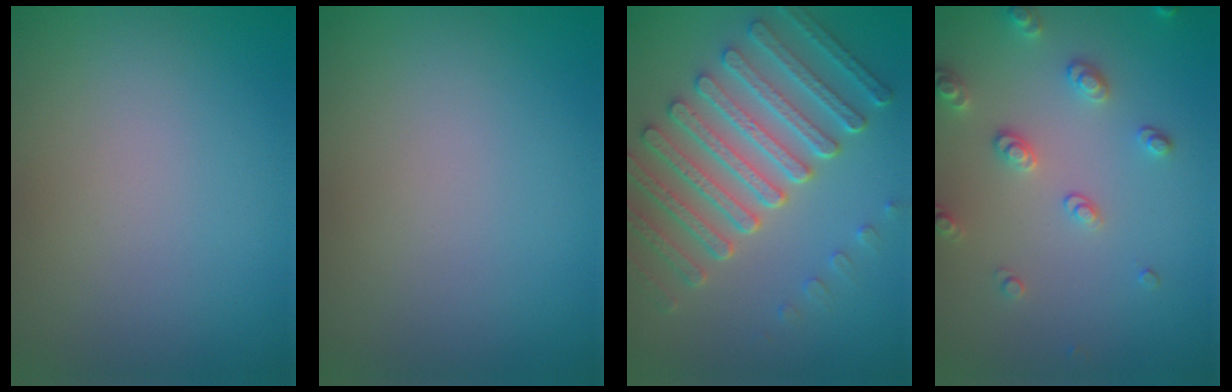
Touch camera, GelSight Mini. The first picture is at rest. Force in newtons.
{"total": 0.0}
{"total": 8.2, "press": 6.2, "slide": 5.4}
{"total": 2.7, "press": 2.7, "slide": 0.5}